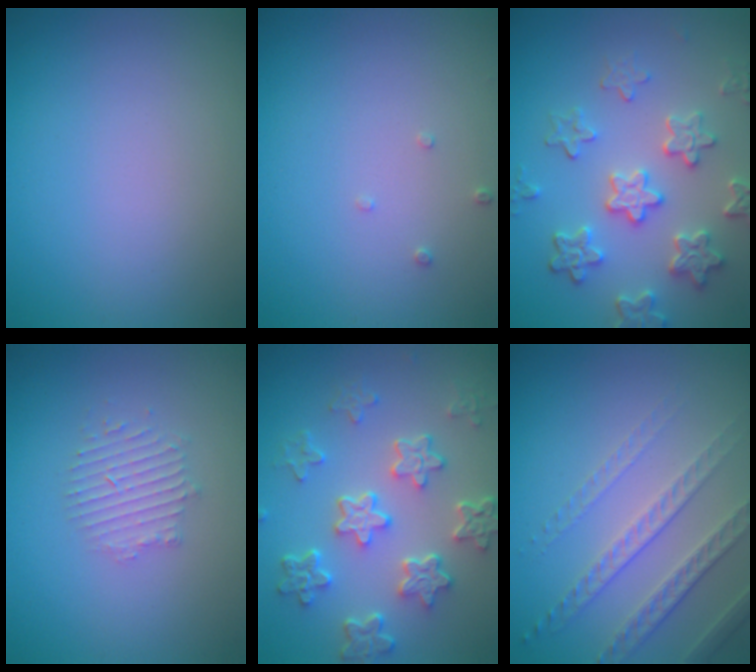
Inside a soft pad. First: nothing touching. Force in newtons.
{"total": 0.7, "press": 0.7, "slide": 0.2}
{"total": 4.8, "press": 4.1, "slide": 2.5}
{"total": 2.1, "press": 2.1, "slide": 0.4}
{"total": 5.8, "press": 4.4, "slide": 3.8}
{"total": 4.6, "press": 3.3, "slide": 3.3}